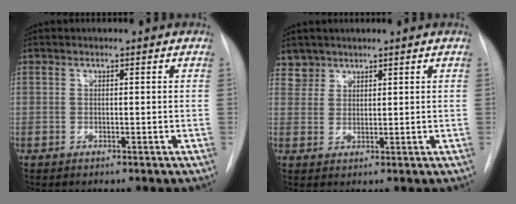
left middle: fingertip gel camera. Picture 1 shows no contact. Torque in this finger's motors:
{"motor_torque": [0.40, -0.57, -0.04, 0.00]}